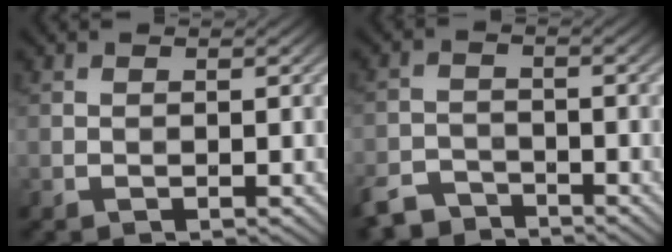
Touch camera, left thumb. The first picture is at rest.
{"total": 4.7, "force": [-4.1, 2.0, 1.4], "torque": [-0.025, -0.007, -0.087]}